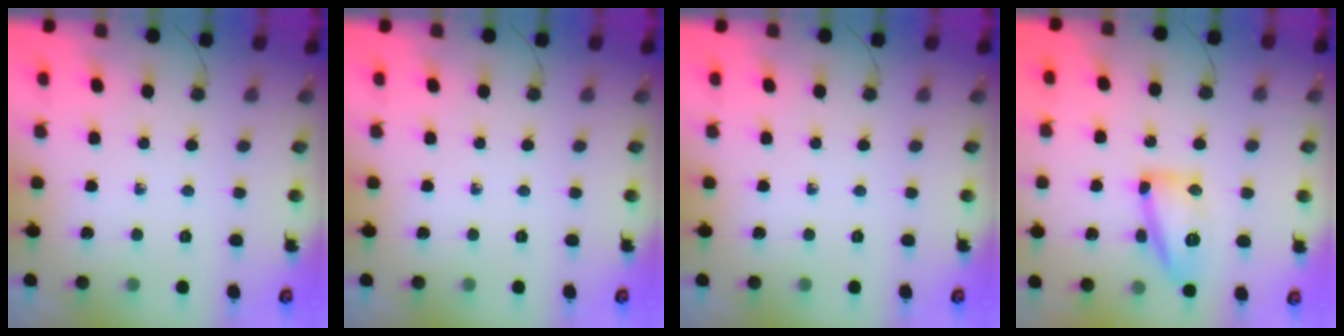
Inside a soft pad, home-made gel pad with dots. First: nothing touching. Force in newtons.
{"total": 0.0}
{"total": 0.0}
{"total": 14.4, "press": 14.3, "slide": 1.2}